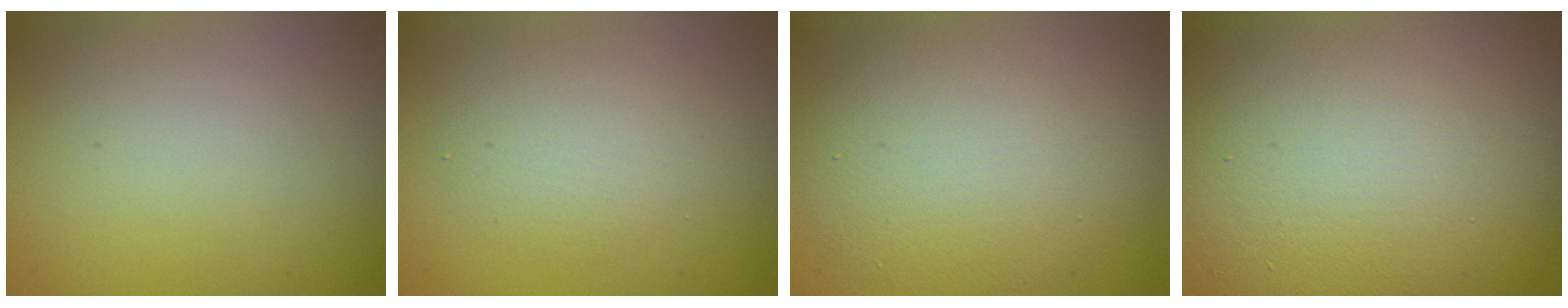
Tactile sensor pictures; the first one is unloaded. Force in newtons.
{"total": 2.6, "press": 2.6, "slide": 0.1}
{"total": 7.8, "press": 7.8, "slide": 0.2}
{"total": 16.9, "press": 16.8, "slide": 1.0}